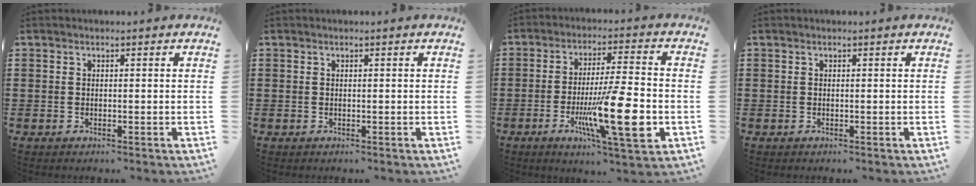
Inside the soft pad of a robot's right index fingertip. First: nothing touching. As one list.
[{"total": 0.0}, {"total": 15.0, "force": [-4.1, 2.8, 14.1], "torque": [-0.250, -0.013, -0.067]}, {"total": 0.0}]